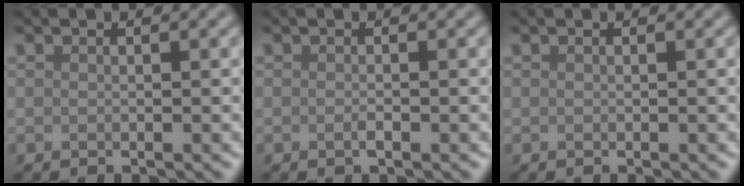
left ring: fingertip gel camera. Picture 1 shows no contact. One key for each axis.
{"total": 0.7, "fx": -0.3, "fy": 0.1, "fz": 0.6, "tx": -0.012, "ty": -0.002, "tz": -0.006}
{"total": 0.0}